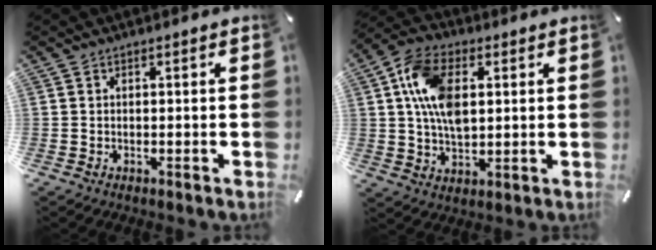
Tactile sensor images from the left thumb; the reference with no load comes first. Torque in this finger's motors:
{"motor_torque": [0.58, 1.54, 1.22, -0.80, 0.46]}